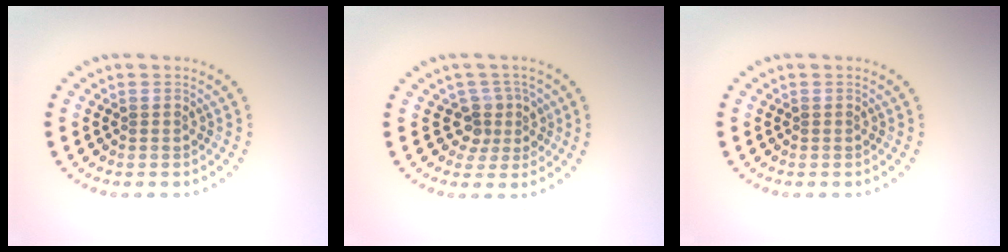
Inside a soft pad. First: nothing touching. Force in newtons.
{"total": 2.8, "press": 2.0, "slide": 1.9}
{"total": 0.0}